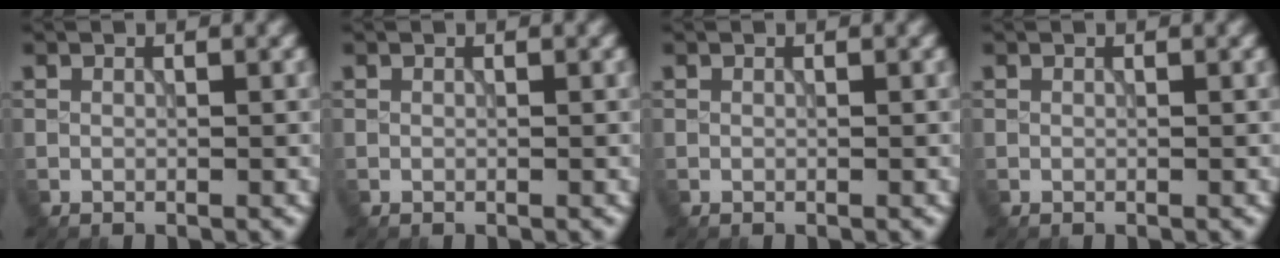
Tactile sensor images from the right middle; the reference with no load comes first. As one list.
[{"total": 0.0}, {"total": 0.0}, {"total": 0.0}]